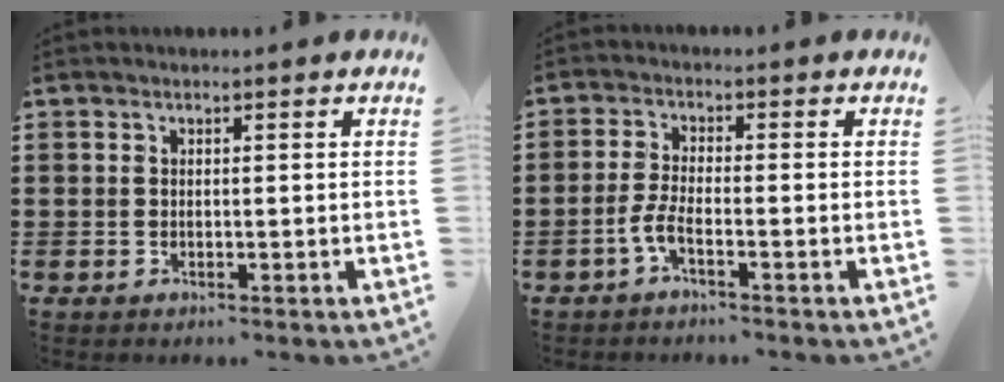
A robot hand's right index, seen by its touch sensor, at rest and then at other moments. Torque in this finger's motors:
{"motor_torque": [0.86, 0.91, 0.03, -0.02]}